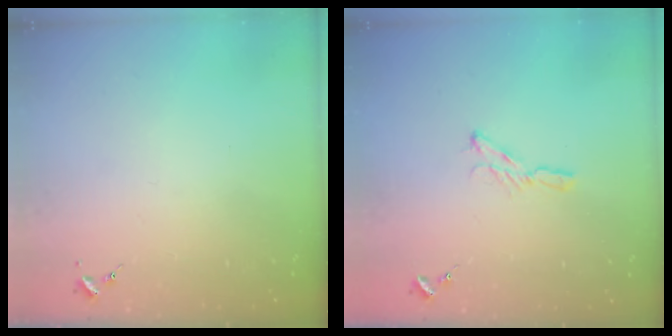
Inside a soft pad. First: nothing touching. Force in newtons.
{"total": 5.7, "press": 5.7, "slide": 0.1}